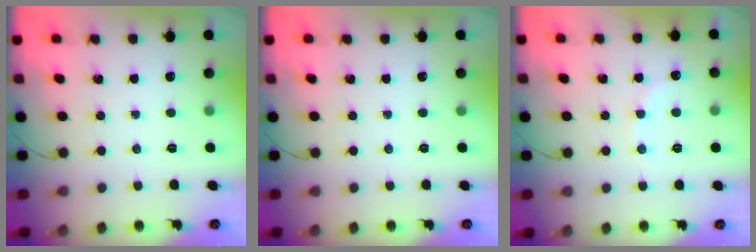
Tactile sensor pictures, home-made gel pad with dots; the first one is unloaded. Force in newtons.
{"total": 0.0}
{"total": 5.6, "press": 5.4, "slide": 1.4}